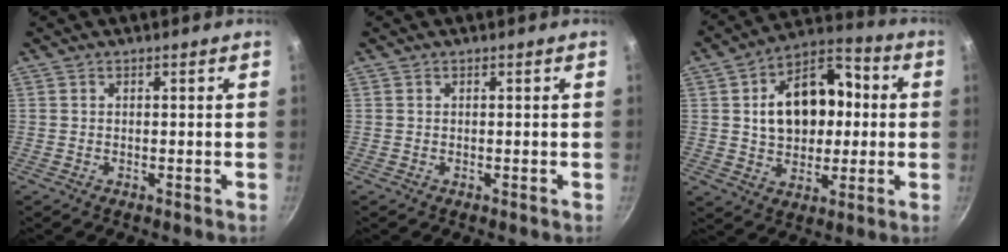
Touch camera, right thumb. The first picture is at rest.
{"total": 0.0}
{"total": 16.9, "force": [1.9, 11.3, 12.4], "torque": [-0.152, 0.024, 0.028]}